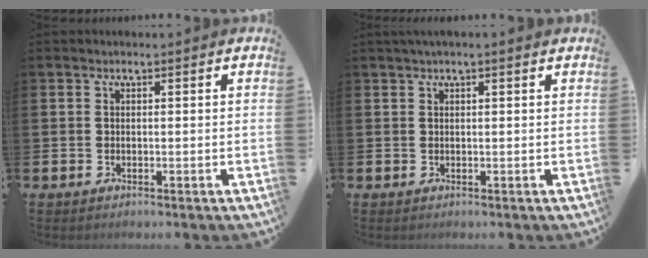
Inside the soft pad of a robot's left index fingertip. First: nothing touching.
{"total": 0.8, "force": [0.6, -0.1, 0.6], "torque": [-0.009, 0.001, 0.010]}